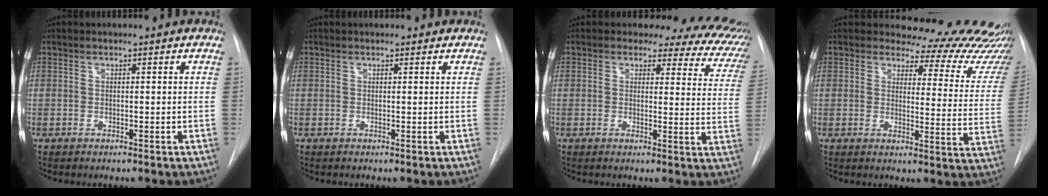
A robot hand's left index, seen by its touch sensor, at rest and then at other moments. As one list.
[{"total": 1.3, "force": [1.2, 0.5, 0.2], "torque": [-0.012, 0.012, 0.011]}, {"total": 13.3, "force": [11.0, 5.8, 4.7], "torque": [-0.025, -0.024, 0.086]}, {"total": 17.3, "force": [16.3, 4.9, 2.8], "torque": [0.009, -0.097, 0.148]}]